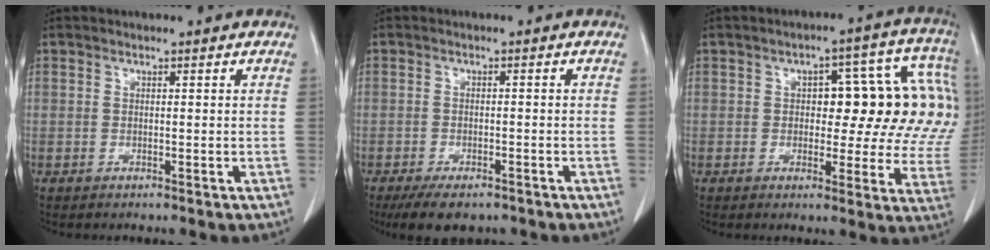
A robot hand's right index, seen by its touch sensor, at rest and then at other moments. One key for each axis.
{"total": 6.3, "fx": -4.7, "fy": 2.7, "fz": 3.2, "tx": -0.048, "ty": -0.006, "tz": -0.070}
{"total": 16.0, "fx": 2.6, "fy": 6.7, "fz": 14.3, "tx": -0.154, "ty": 0.039, "tz": 0.026}